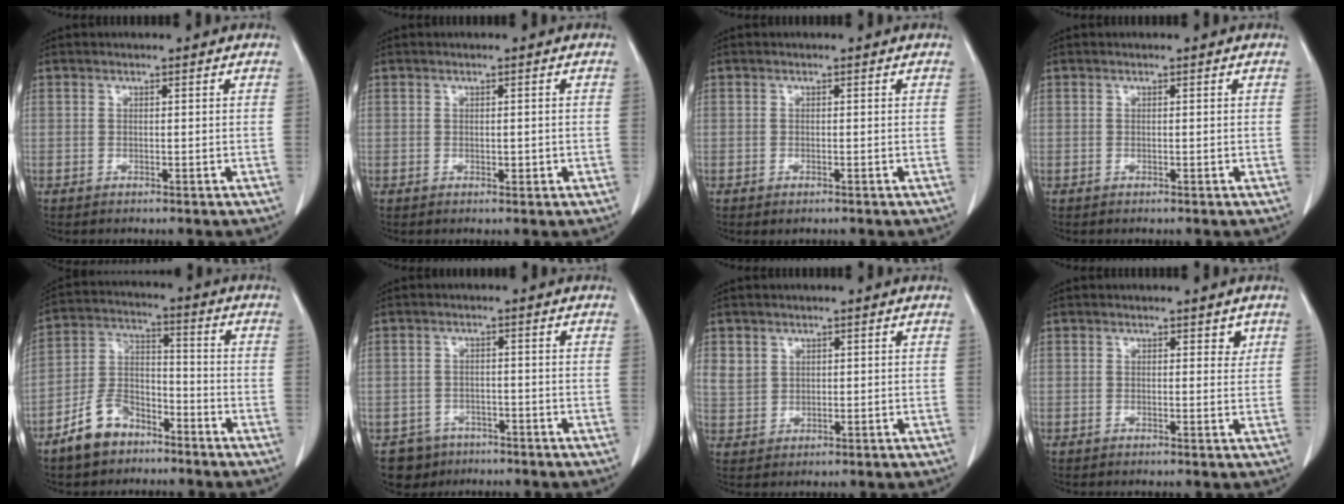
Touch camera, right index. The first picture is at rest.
{"total": 1.0, "force": [-0.1, 0.6, 0.8], "torque": [-0.008, 0.000, 0.002]}
{"total": 0.6, "force": [-0.4, 0.2, 0.4], "torque": [-0.006, -0.002, -0.004]}
{"total": 0.0}
{"total": 8.9, "force": [-6.3, 4.9, 4.1], "torque": [-0.093, 0.008, -0.120]}
{"total": 4.6, "force": [-3.2, 3.3, -0.1], "torque": [0.006, 0.007, -0.048]}
{"total": 3.5, "force": [1.7, 3.0, 0.9], "torque": [-0.016, 0.002, 0.040]}
{"total": 1.5, "force": [0.9, 0.8, 0.8], "torque": [-0.003, -0.004, 0.008]}